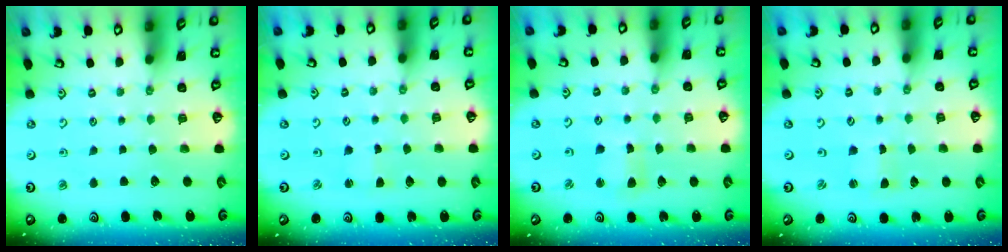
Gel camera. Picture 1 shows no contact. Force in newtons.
{"total": 1.3, "press": 1.3, "slide": 0.2}
{"total": 4.2, "press": 4.2, "slide": 0.4}
{"total": 0.8, "press": 0.8, "slide": 0.0}